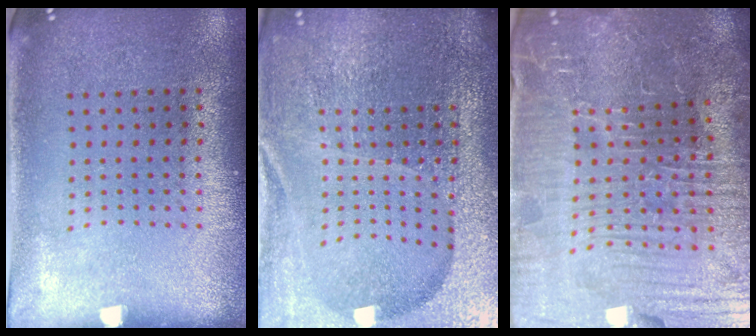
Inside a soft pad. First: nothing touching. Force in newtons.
{"total": 6.4, "press": 5.5, "slide": 3.1}
{"total": 6.3, "press": 5.9, "slide": 2.4}